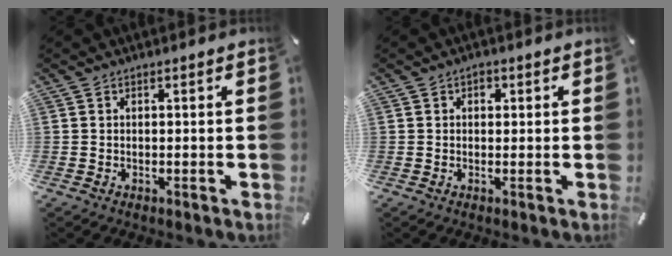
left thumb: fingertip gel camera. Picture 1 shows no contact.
{"total": 1.5, "force": [0.4, 1.3, 0.7], "torque": [0.001, 0.001, 0.002]}